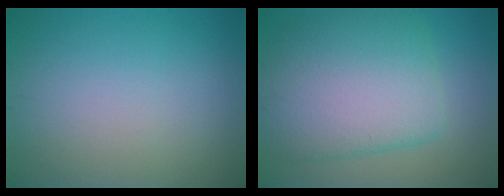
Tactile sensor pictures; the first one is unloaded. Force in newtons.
{"total": 9.3, "press": 9.3, "slide": 0.2}